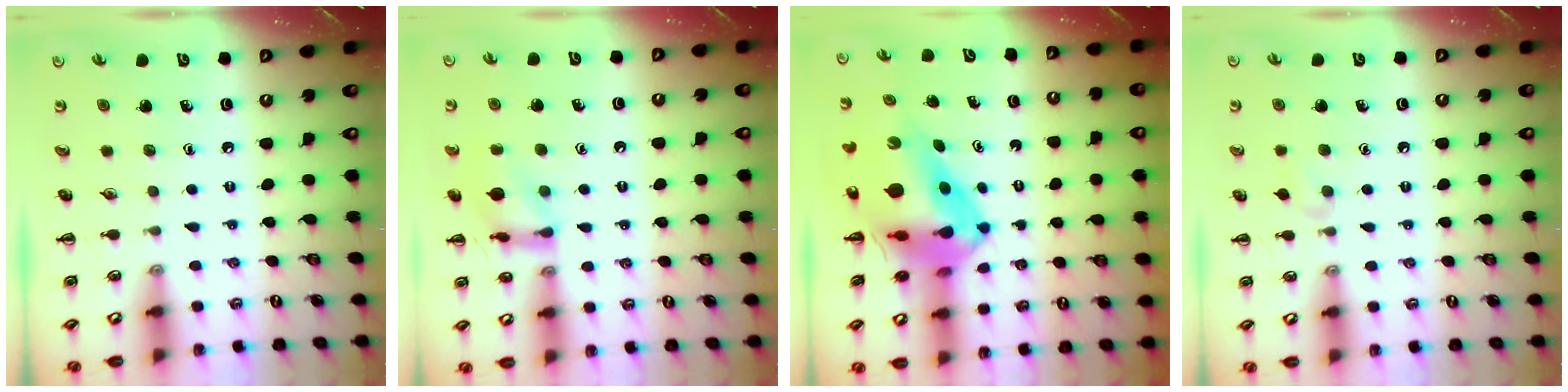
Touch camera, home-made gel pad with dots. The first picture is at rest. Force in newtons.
{"total": 10.9, "press": 10.8, "slide": 0.9}
{"total": 11.9, "press": 11.3, "slide": 3.7}
{"total": 4.9, "press": 4.6, "slide": 1.7}